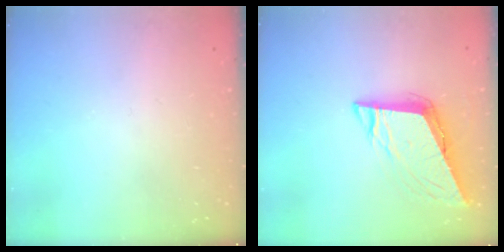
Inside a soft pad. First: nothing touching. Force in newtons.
{"total": 9.6, "press": 9.4, "slide": 2.1}